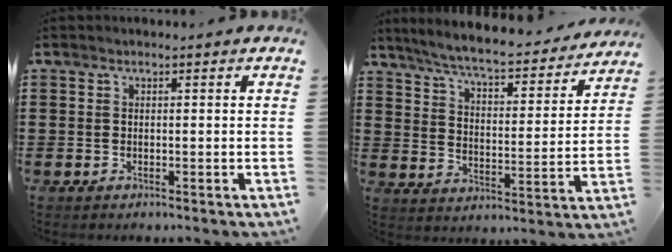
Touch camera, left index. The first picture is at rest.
{"total": 6.1, "force": [5.6, 0.1, 2.3], "torque": [-0.070, -0.039, 0.092]}